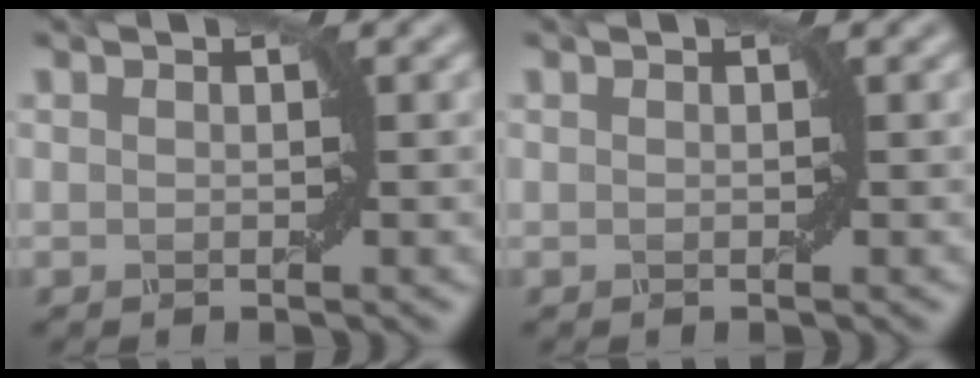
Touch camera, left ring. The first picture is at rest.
{"total": 0.0}